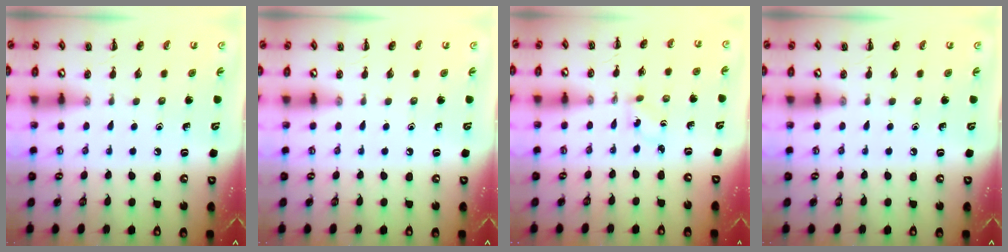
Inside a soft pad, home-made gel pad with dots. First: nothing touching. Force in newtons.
{"total": 0.0}
{"total": 1.2, "press": 1.1, "slide": 0.5}
{"total": 0.0}